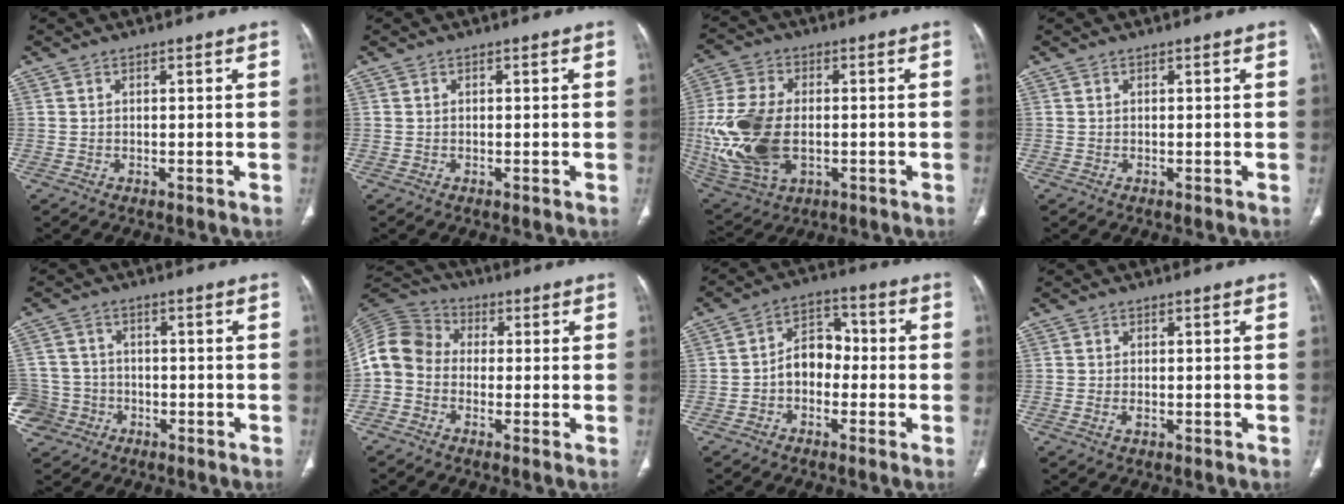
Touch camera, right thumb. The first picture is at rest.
{"total": 0.0}
{"total": 18.0, "force": [-1.8, 11.2, 14.0], "torque": [-0.307, -0.005, -0.019]}
{"total": 0.0}
{"total": 9.4, "force": [-4.3, 8.2, 1.5], "torque": [-0.035, 0.034, -0.072]}
{"total": 8.2, "force": [-1.0, 7.4, 3.5], "torque": [-0.068, 0.030, -0.040]}
{"total": 7.0, "force": [-1.1, 5.7, 3.8], "torque": [-0.035, 0.036, -0.035]}
{"total": 0.9, "force": [0.1, 0.9, 0.0], "torque": [-0.007, 0.005, 0.001]}